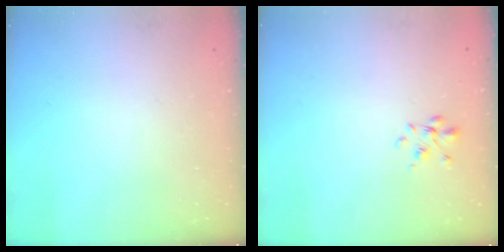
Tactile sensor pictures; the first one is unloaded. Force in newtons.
{"total": 4.7, "press": 4.7, "slide": 0.7}